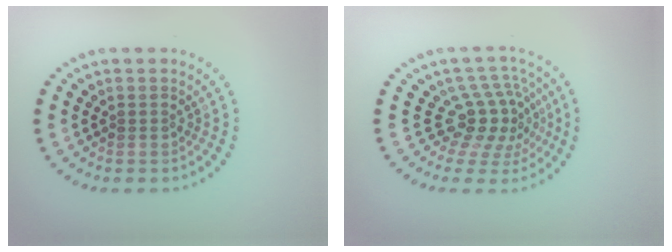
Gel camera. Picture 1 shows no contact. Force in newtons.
{"total": 4.3, "press": 3.0, "slide": 3.1}